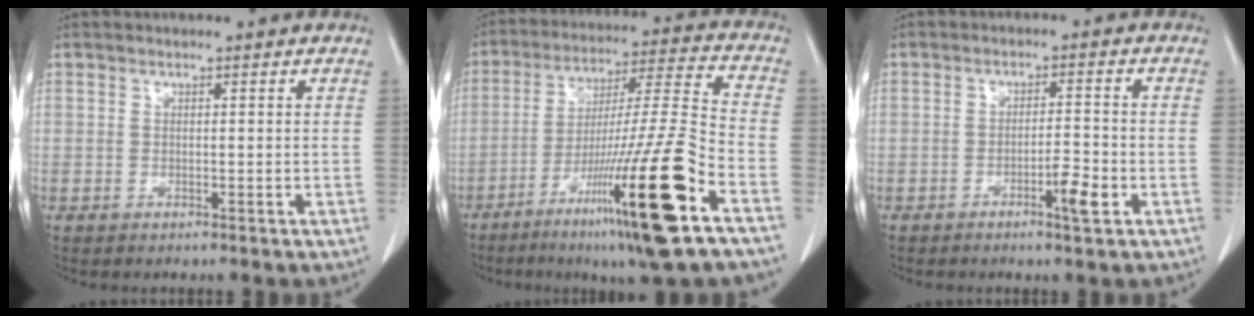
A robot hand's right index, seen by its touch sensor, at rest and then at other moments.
{"total": 21.4, "force": [-10.6, -0.4, 18.6], "torque": [-0.300, -0.035, -0.181]}
{"total": 4.2, "force": [-2.1, 0.4, 3.6], "torque": [-0.057, 0.000, -0.034]}